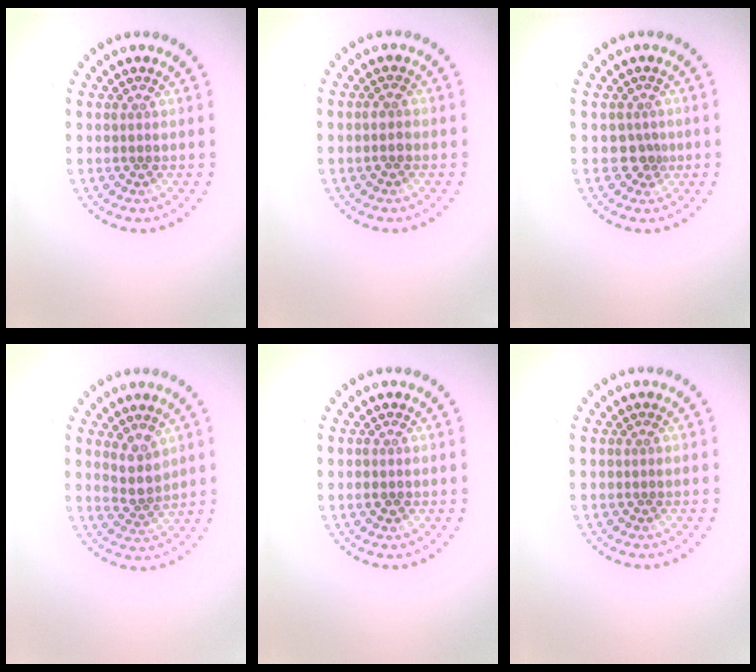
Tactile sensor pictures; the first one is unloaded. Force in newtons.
{"total": 1.1, "press": 1.0, "slide": 0.4}
{"total": 1.6, "press": 1.2, "slide": 1.2}
{"total": 2.3, "press": 1.9, "slide": 1.3}
{"total": 0.9, "press": 0.9, "slide": 0.2}
{"total": 0.0}